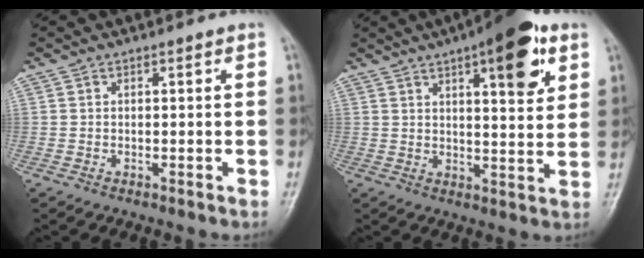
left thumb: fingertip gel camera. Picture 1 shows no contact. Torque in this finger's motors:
{"motor_torque": [2.11, 1.33, 1.74, -0.99, 0.28]}